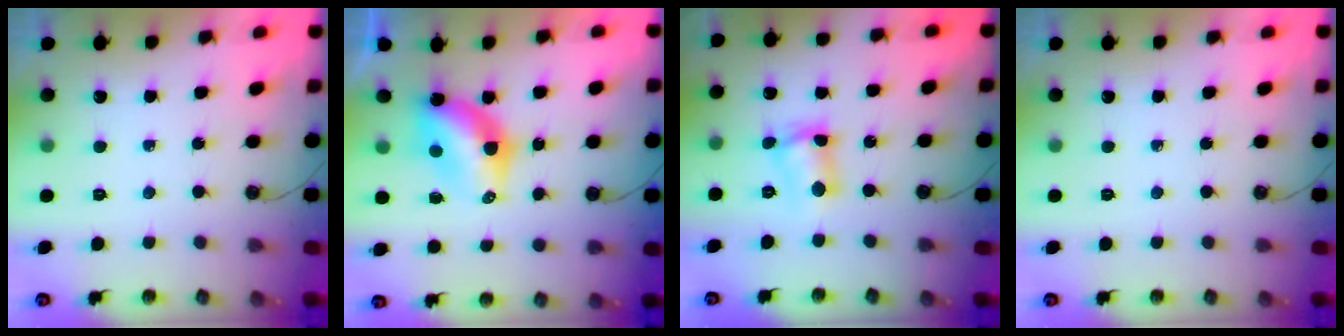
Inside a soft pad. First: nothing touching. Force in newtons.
{"total": 7.3, "press": 7.3, "slide": 0.3}
{"total": 6.6, "press": 6.6, "slide": 0.7}
{"total": 0.0}